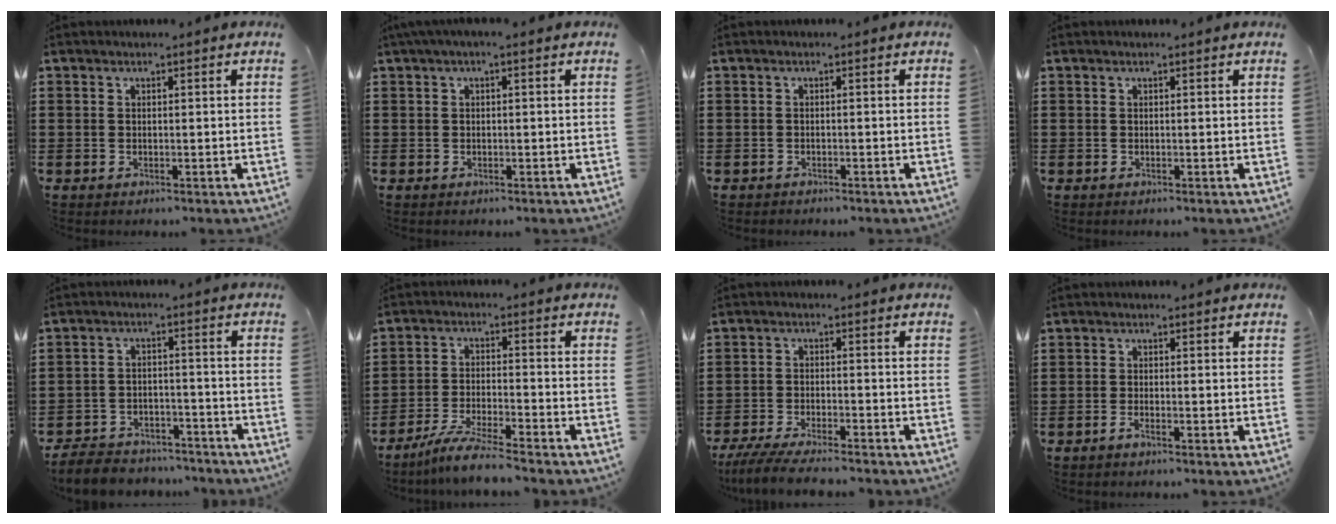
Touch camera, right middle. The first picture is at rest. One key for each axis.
{"total": 0.8, "fx": 0.0, "fy": 0.0, "fz": 0.7, "tx": -0.012, "ty": -0.003, "tz": 0.000}
{"total": 0.7, "fx": -0.7, "fy": 0.2, "fz": -0.1, "tx": -0.001, "ty": 0.001, "tz": -0.015}
{"total": 0.0}
{"total": 5.7, "fx": -5.5, "fy": 1.2, "fz": 0.7, "tx": -0.019, "ty": 0.009, "tz": -0.111}
{"total": 6.2, "fx": -5.6, "fy": -0.3, "fz": 2.8, "tx": -0.064, "ty": -0.016, "tz": -0.107}
{"total": 5.1, "fx": -4.7, "fy": 0.3, "fz": 2.0, "tx": -0.053, "ty": -0.013, "tz": -0.094}
{"total": 1.1, "fx": -0.8, "fy": 0.1, "fz": 0.7, "tx": -0.021, "ty": -0.006, "tz": -0.016}